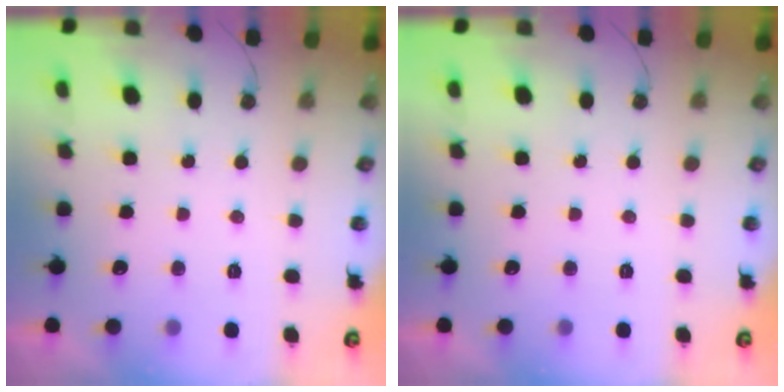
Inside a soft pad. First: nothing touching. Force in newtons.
{"total": 0.0}